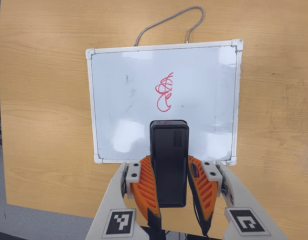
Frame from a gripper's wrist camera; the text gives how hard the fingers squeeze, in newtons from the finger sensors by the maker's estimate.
{"total": 7.6, "left": 5.9, "right": 9.4}